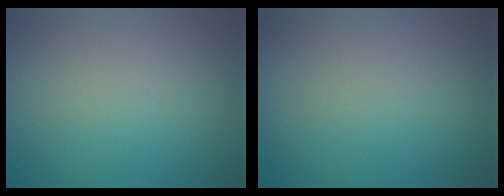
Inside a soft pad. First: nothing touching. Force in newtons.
{"total": 0.0}